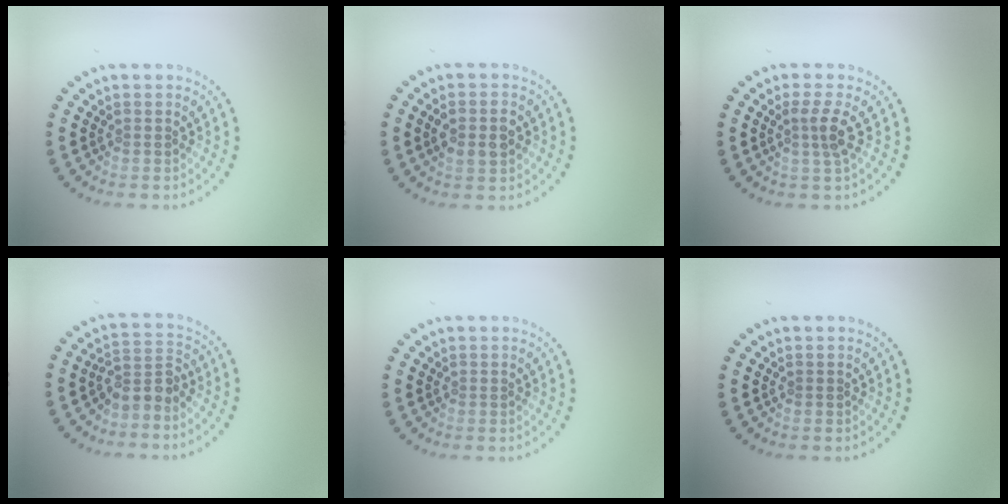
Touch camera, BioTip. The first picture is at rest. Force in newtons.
{"total": 2.6, "press": 2.6, "slide": 0.3}
{"total": 2.4, "press": 1.8, "slide": 1.5}
{"total": 2.6, "press": 1.9, "slide": 1.9}
{"total": 0.0}
{"total": 0.0}